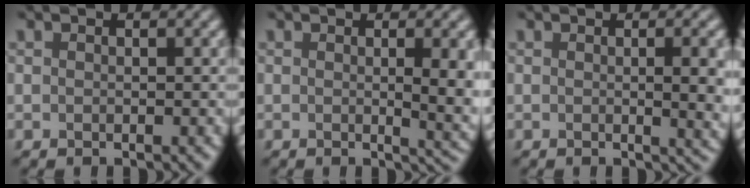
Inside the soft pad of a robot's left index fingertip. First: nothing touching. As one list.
[{"total": 5.3, "force": [0.2, 1.6, 5.1], "torque": [-0.055, -0.006, 0.005]}, {"total": 4.8, "force": [0.2, 1.5, 4.6], "torque": [-0.044, -0.001, 0.006]}]